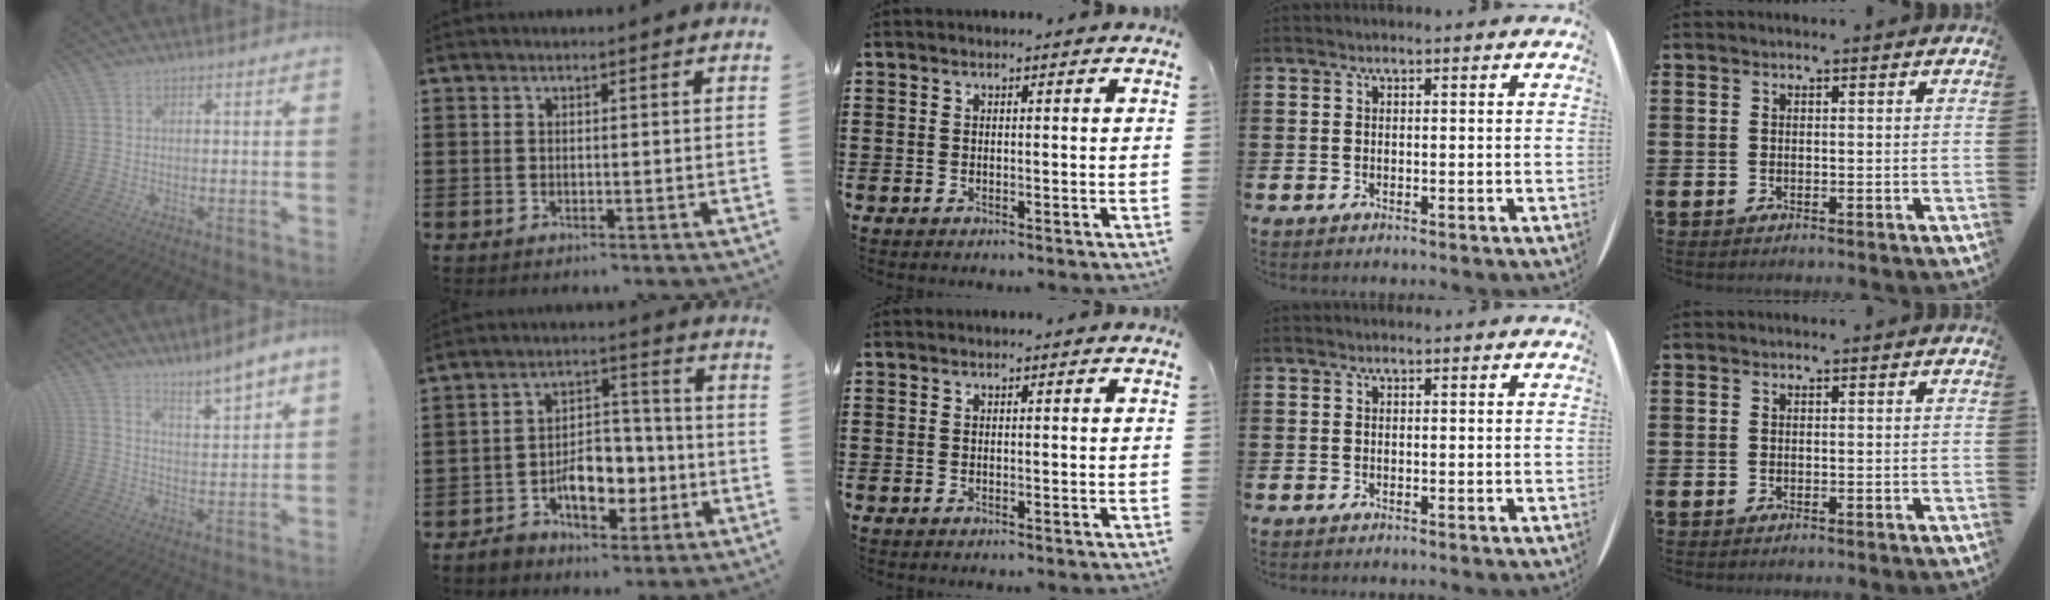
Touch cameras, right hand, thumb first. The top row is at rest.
{"thumb": {"total": 6.6, "force": [5.8, -0.1, 3.2], "torque": [-0.047, -0.050, 0.097]}, "index": {"total": 8.3, "force": [-3.3, 6.0, 4.8], "torque": [-0.057, 0.019, -0.057]}}